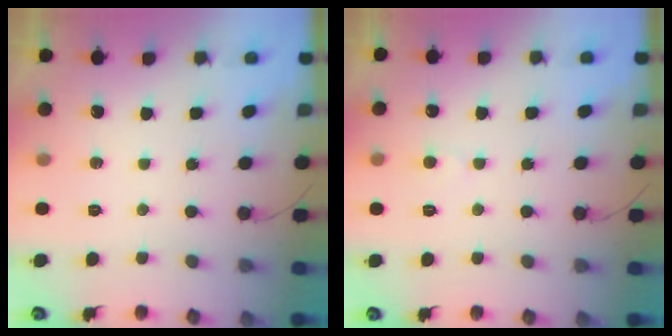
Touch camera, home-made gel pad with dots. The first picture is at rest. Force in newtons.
{"total": 3.7, "press": 3.7, "slide": 0.3}